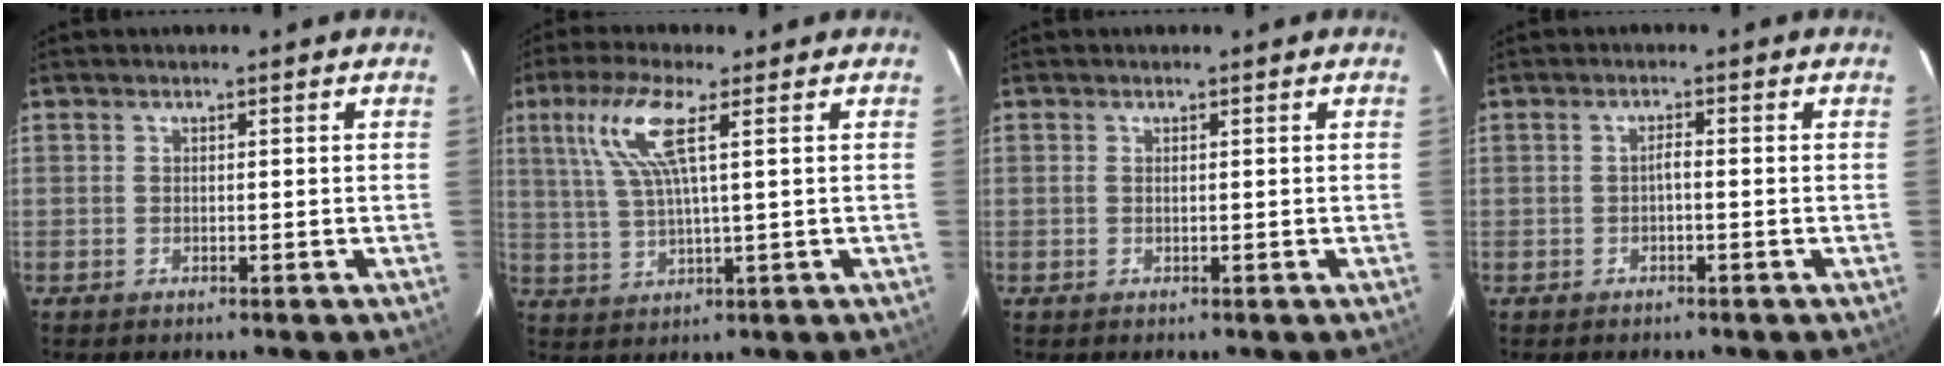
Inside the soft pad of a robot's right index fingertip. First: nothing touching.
{"total": 8.9, "force": [3.6, 1.2, 8.1], "torque": [-0.169, 0.007, 0.078]}
{"total": 0.0}
{"total": 1.0, "force": [-0.5, 0.2, 0.9], "torque": [-0.018, 0.006, -0.009]}